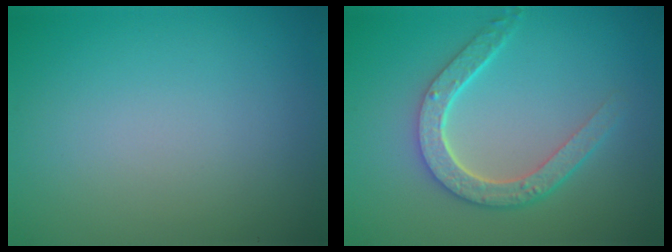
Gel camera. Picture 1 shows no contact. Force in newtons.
{"total": 4.6, "press": 3.6, "slide": 2.8}